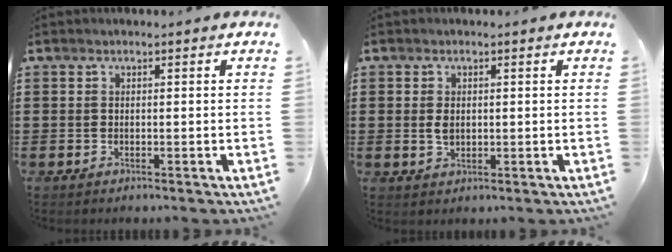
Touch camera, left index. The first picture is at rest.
{"total": 2.2, "force": [0.3, 1.4, 1.7], "torque": [-0.036, 0.005, 0.004]}